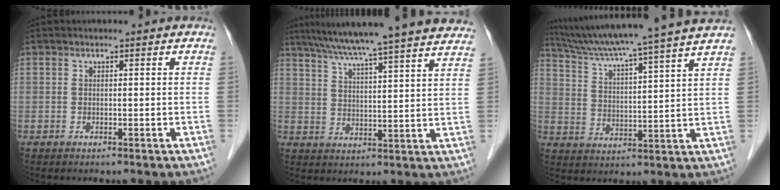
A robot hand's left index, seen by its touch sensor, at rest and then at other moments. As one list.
[{"total": 24.8, "force": [21.8, 0.1, 11.8], "torque": [-0.193, 0.000, 0.286]}, {"total": 18.1, "force": [15.7, -1.7, 8.9], "torque": [-0.155, -0.003, 0.227]}]